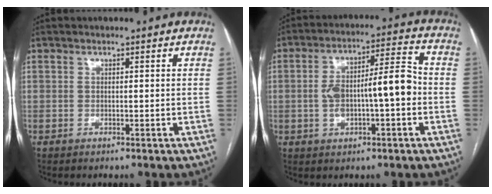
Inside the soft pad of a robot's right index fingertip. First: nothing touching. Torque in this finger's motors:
{"motor_torque": [0.40, -0.04, 0.59, 0.09]}